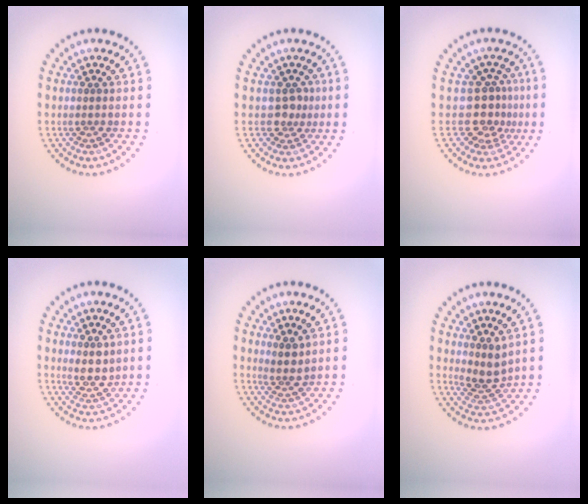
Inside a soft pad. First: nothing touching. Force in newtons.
{"total": 1.7, "press": 1.3, "slide": 1.2}
{"total": 3.0, "press": 2.1, "slide": 2.1}
{"total": 2.4, "press": 2.1, "slide": 1.1}
{"total": 1.8, "press": 1.4, "slide": 1.1}
{"total": 2.6, "press": 2.1, "slide": 1.6}